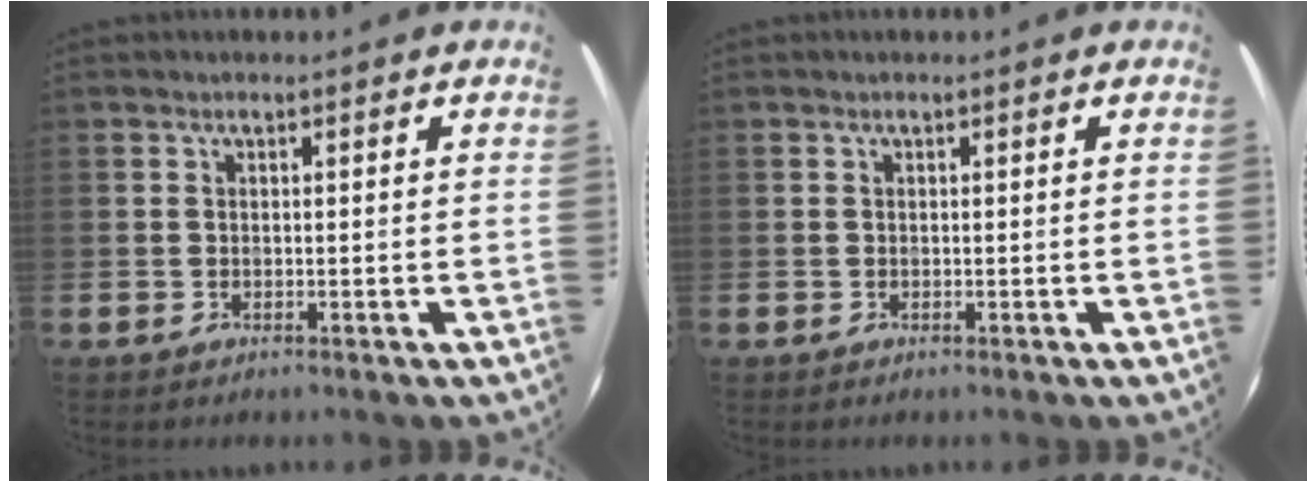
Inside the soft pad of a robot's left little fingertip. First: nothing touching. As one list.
[{"total": 0.0}]